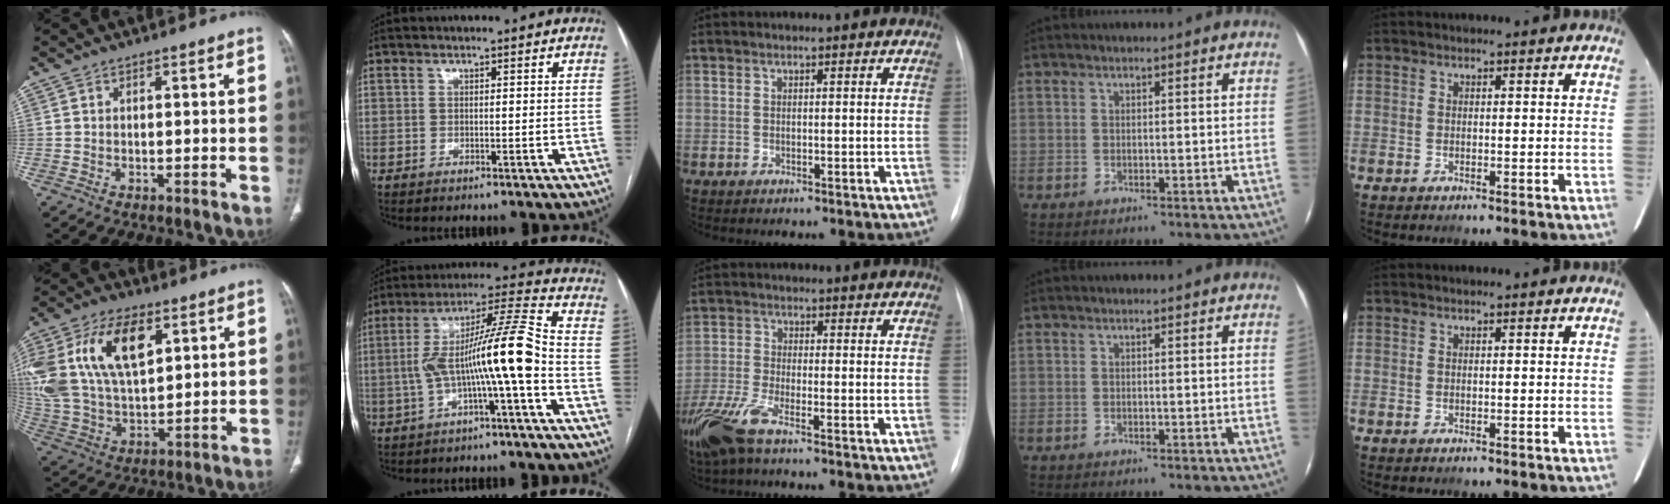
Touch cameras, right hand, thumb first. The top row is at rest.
{"thumb": {"total": 25.2, "force": [9.0, 14.3, 18.7], "torque": [-0.409, 0.006, 0.173]}, "index": {"total": 12.6, "force": [-2.8, -0.4, 12.3], "torque": [-0.221, 0.033, -0.051]}, "middle": {"total": 8.2, "force": [-5.5, 1.4, 6.0], "torque": [-0.136, -0.016, -0.112]}}